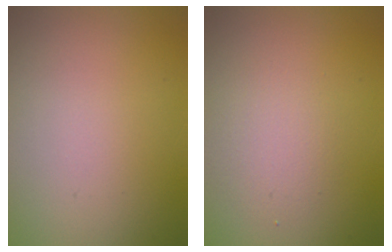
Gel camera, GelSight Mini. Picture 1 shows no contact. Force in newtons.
{"total": 2.2, "press": 2.2, "slide": 0.1}